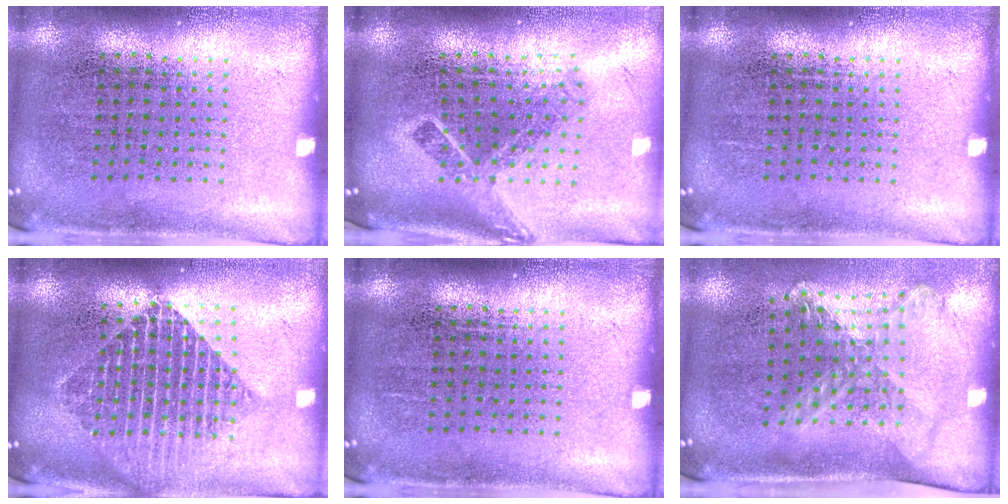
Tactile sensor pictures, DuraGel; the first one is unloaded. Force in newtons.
{"total": 2.2, "press": 1.5, "slide": 1.6}
{"total": 0.0}
{"total": 1.8, "press": 1.6, "slide": 1.0}
{"total": 0.0}
{"total": 1.8, "press": 1.3, "slide": 1.2}